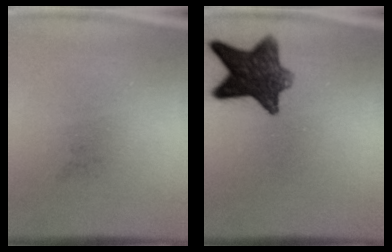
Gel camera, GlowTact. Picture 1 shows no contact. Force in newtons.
{"total": 10.5}